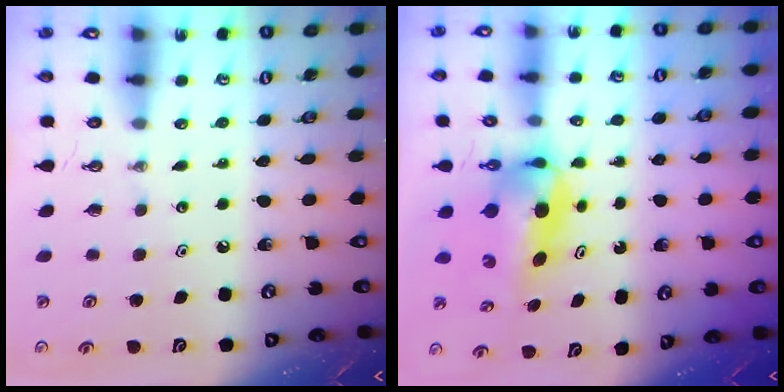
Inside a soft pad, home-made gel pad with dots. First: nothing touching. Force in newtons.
{"total": 6.8, "press": 6.5, "slide": 2.3}